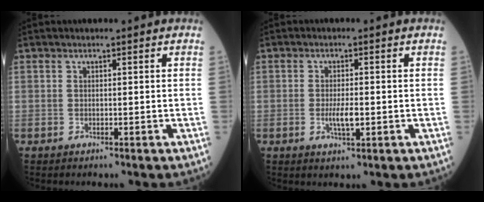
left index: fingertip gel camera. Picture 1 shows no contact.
{"total": 3.1, "force": [-0.6, 0.8, 3.0], "torque": [-0.061, -0.003, -0.010]}